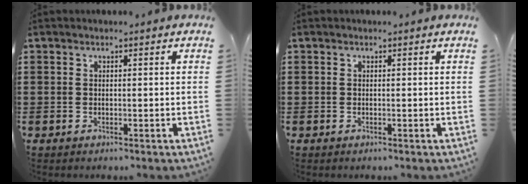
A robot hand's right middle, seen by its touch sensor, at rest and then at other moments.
{"total": 0.0}